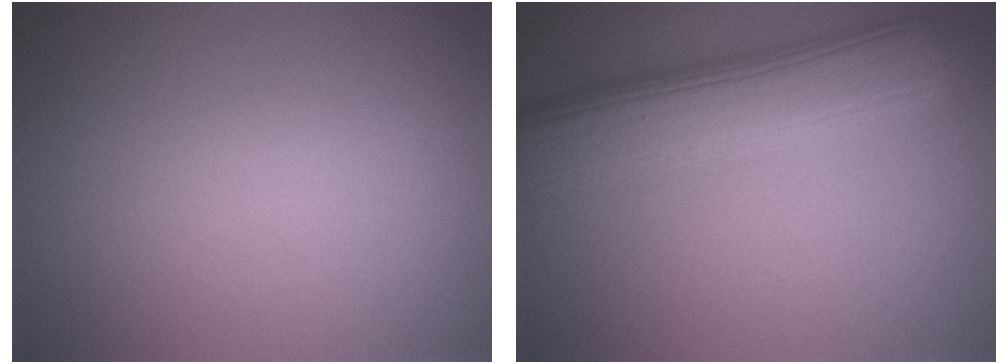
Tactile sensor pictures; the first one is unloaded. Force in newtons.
{"total": 8.0, "press": 8.0, "slide": 0.2}